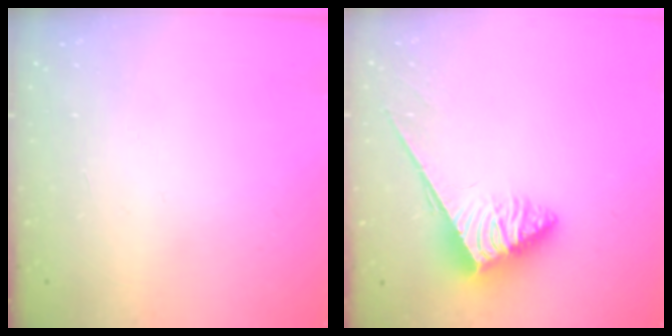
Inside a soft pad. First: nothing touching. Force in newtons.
{"total": 3.8, "press": 3.8, "slide": 0.4}